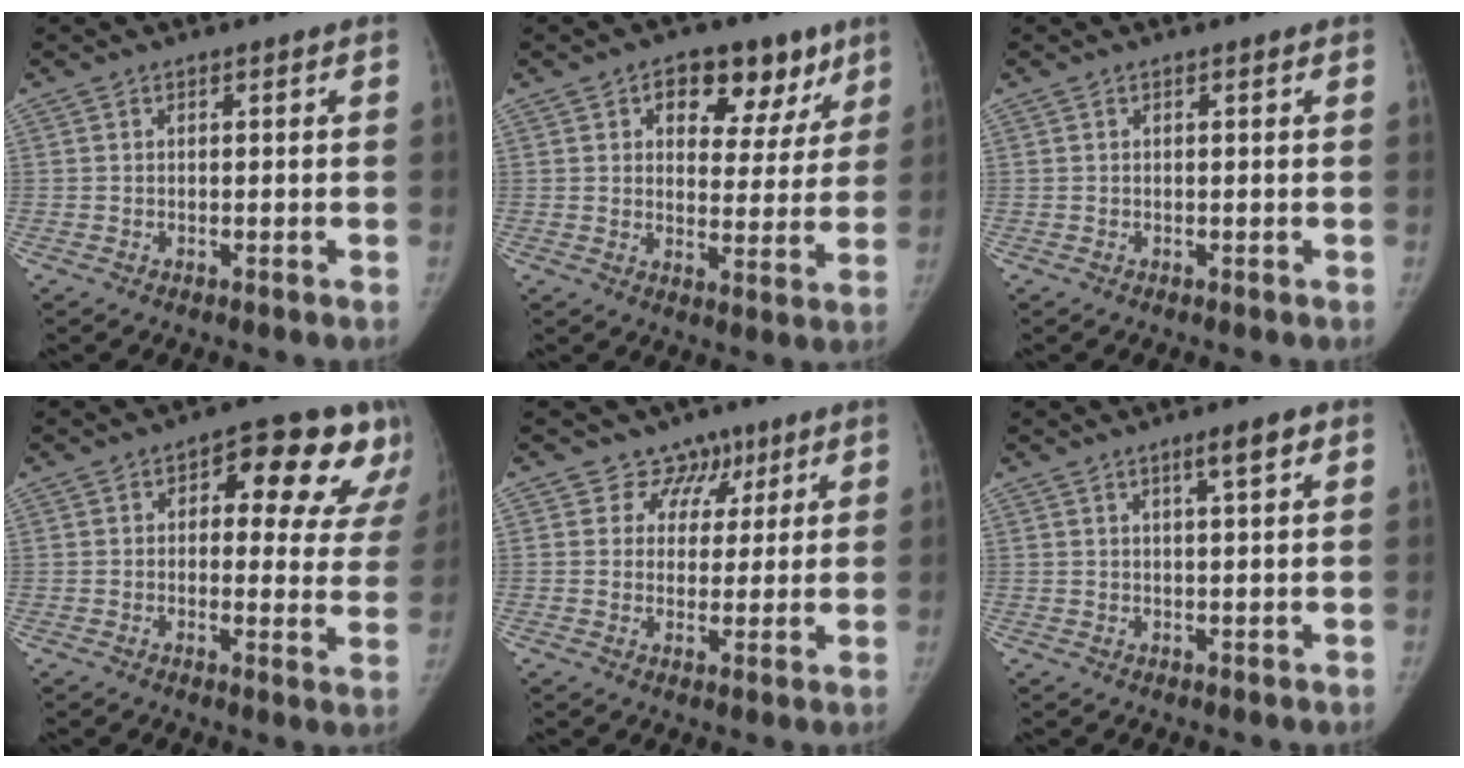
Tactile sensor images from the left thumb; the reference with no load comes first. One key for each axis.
{"total": 12.9, "fx": 6.9, "fy": 8.0, "fz": 7.3, "tx": -0.033, "ty": -0.020, "tz": 0.094}
{"total": 0.0}
{"total": 15.9, "fx": 7.6, "fy": 8.0, "fz": 11.4, "tx": -0.081, "ty": -0.011, "tz": 0.083}
{"total": 5.7, "fx": 3.4, "fy": 4.6, "fz": -0.4, "tx": 0.049, "ty": -0.018, "tz": 0.049}
{"total": 3.4, "fx": 1.8, "fy": 0.3, "fz": 2.9, "tx": -0.043, "ty": -0.006, "tz": 0.031}